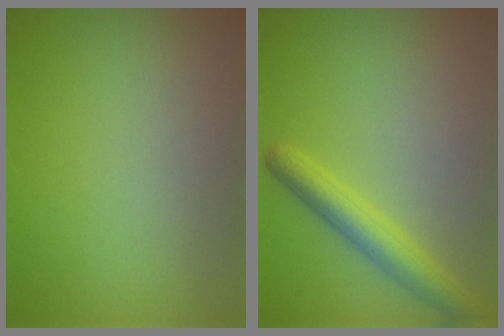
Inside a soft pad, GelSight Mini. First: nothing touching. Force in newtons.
{"total": 3.8, "press": 3.8, "slide": 0.2}